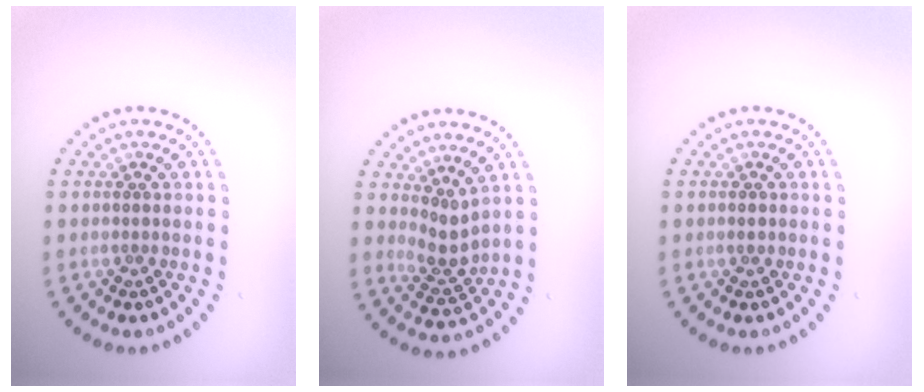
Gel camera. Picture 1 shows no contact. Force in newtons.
{"total": 2.3, "press": 1.6, "slide": 1.6}
{"total": 0.8, "press": 0.8, "slide": 0.1}